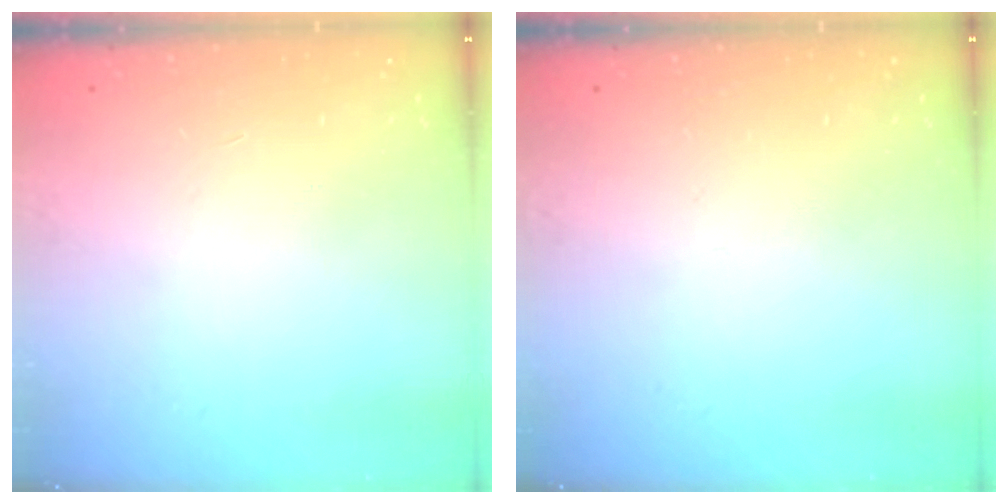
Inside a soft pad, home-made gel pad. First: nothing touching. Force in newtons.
{"total": 0.0}